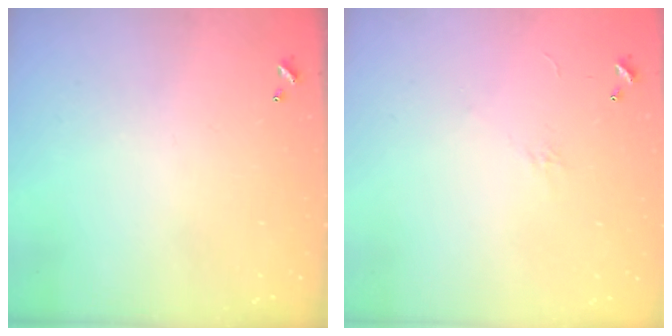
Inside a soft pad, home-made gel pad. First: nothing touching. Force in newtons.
{"total": 5.6, "press": 5.5, "slide": 0.9}